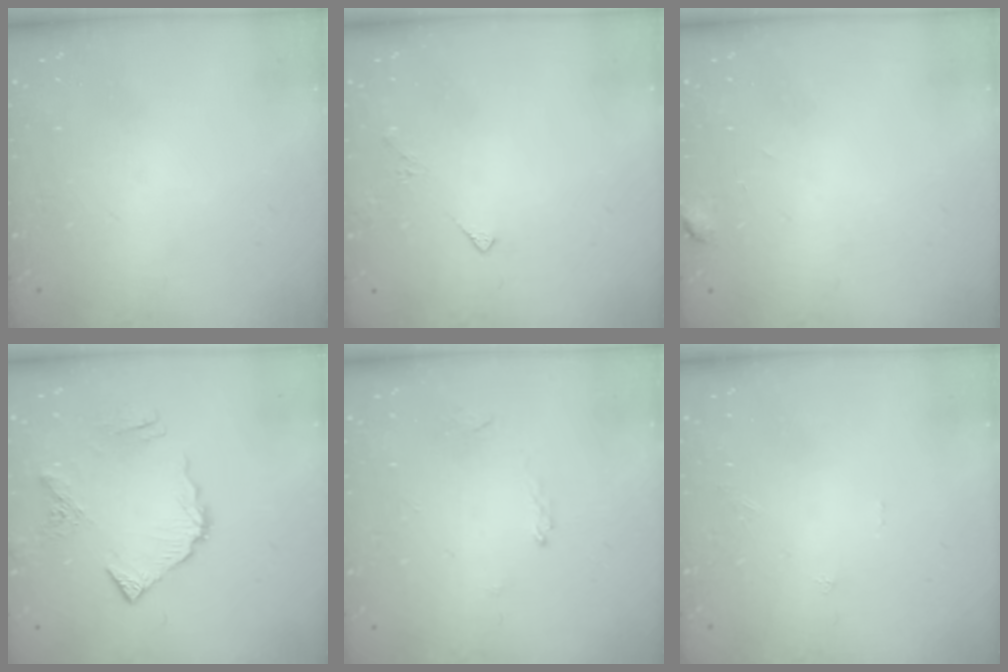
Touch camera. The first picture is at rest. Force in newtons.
{"total": 2.5, "press": 2.4, "slide": 0.5}
{"total": 3.1, "press": 3.1, "slide": 0.3}
{"total": 11.0, "press": 10.9, "slide": 1.4}
{"total": 1.2, "press": 1.1, "slide": 0.3}
{"total": 0.0}